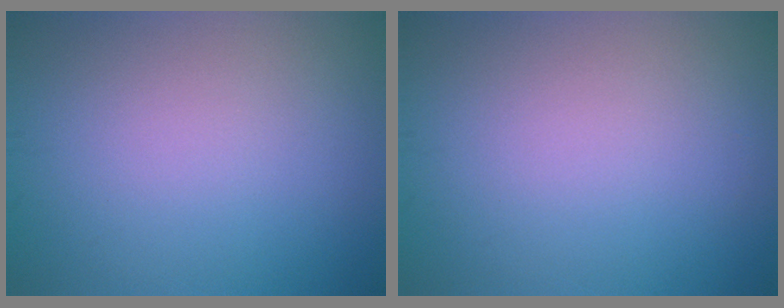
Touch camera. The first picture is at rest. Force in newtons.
{"total": 0.0}